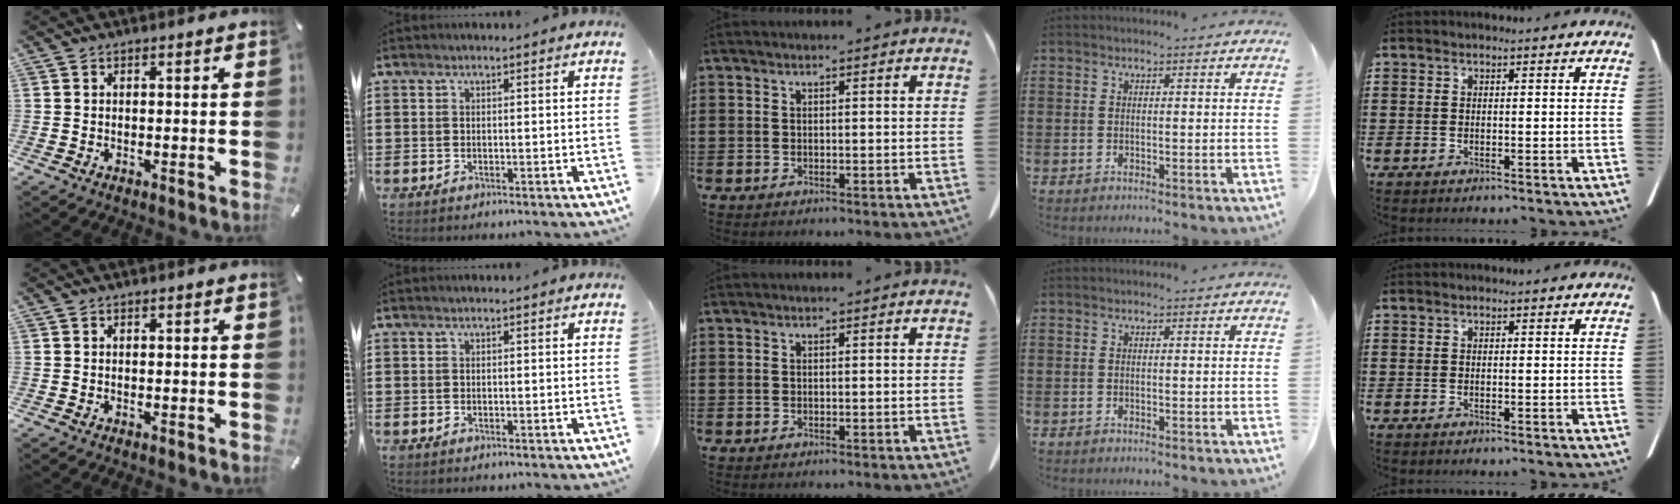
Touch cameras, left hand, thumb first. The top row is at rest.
{}